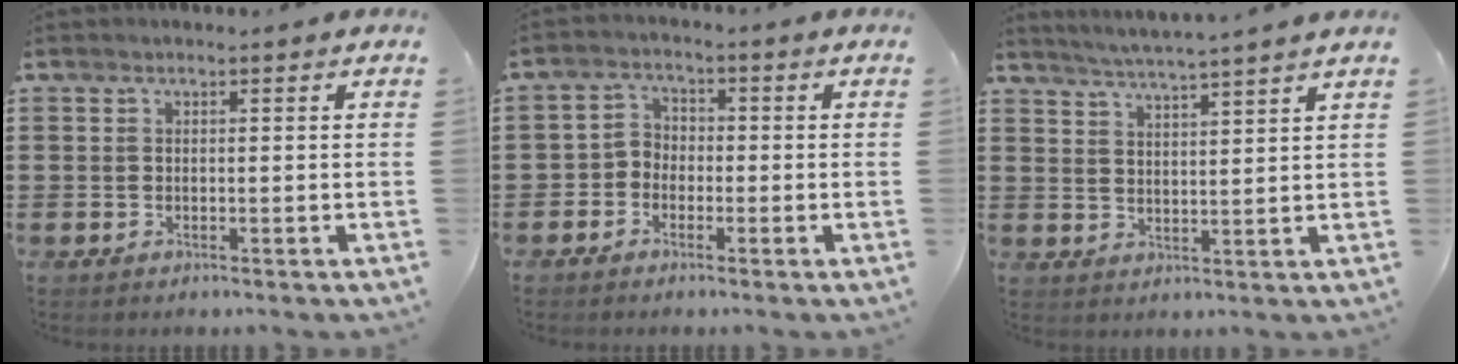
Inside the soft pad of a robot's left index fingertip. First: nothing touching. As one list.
[{"total": 3.0, "force": [-2.0, 2.2, 0.5], "torque": [-0.020, 0.009, -0.046]}, {"total": 4.0, "force": [3.6, -1.2, 1.1], "torque": [-0.033, -0.023, 0.062]}]